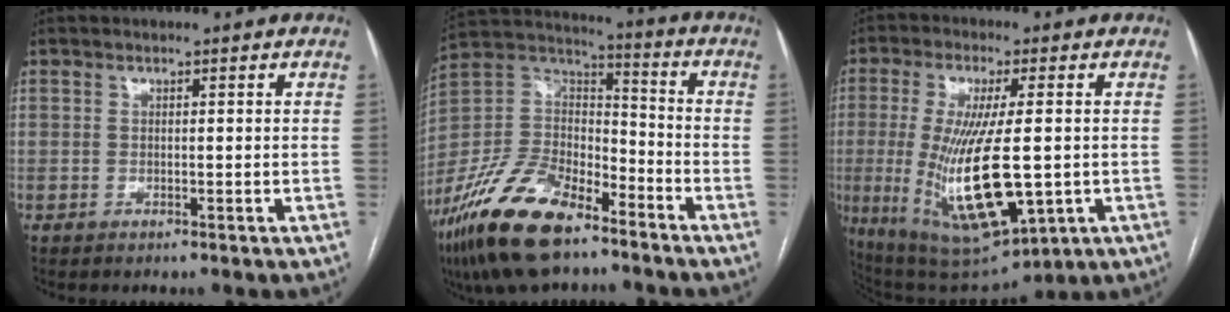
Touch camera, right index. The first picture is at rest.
{"total": 20.2, "force": [-13.9, 8.7, 11.8], "torque": [-0.260, 0.003, -0.257]}
{"total": 18.8, "force": [-3.0, 5.1, 17.9], "torque": [-0.354, -0.028, -0.026]}